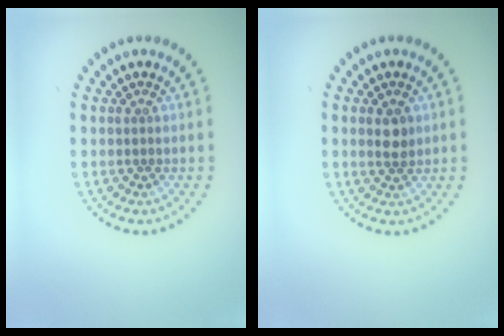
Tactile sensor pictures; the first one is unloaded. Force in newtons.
{"total": 1.7, "press": 1.7, "slide": 0.5}